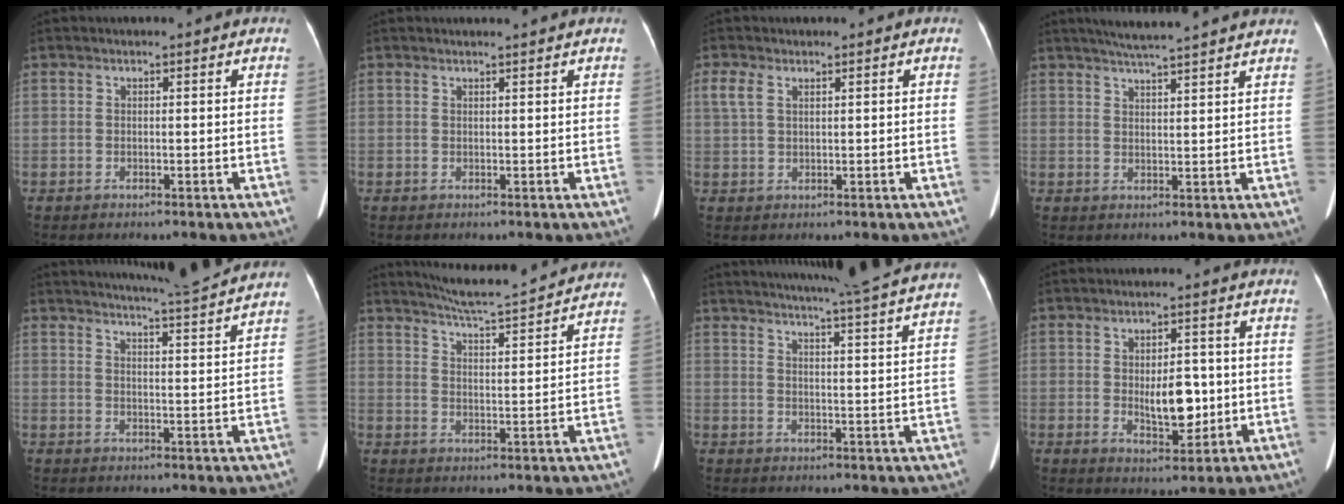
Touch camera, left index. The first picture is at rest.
{"total": 1.6, "force": [1.5, -0.4, 0.4], "torque": [-0.008, 0.003, 0.020]}
{"total": 2.6, "force": [1.3, 1.3, 1.8], "torque": [-0.052, 0.020, 0.035]}
{"total": 11.1, "force": [9.8, -0.3, 5.1], "torque": [-0.083, 0.025, 0.125]}
{"total": 10.8, "force": [10.1, -1.7, 3.4], "torque": [-0.065, -0.015, 0.129]}
{"total": 13.9, "force": [13.1, 0.1, 4.8], "torque": [-0.087, 0.009, 0.182]}
{"total": 21.8, "force": [19.8, -1.4, 9.0], "torque": [-0.143, -0.038, 0.240]}
{"total": 6.5, "force": [-0.4, 2.9, 5.8], "torque": [-0.090, -0.005, -0.001]}